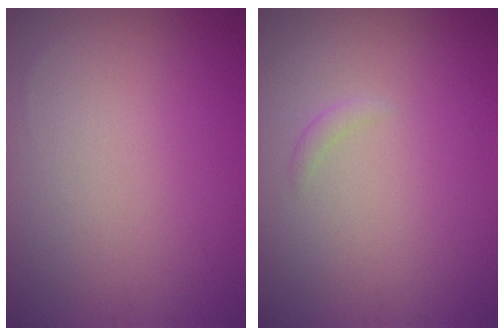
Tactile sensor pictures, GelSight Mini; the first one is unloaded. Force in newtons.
{"total": 0.6, "press": 0.6, "slide": 0.0}